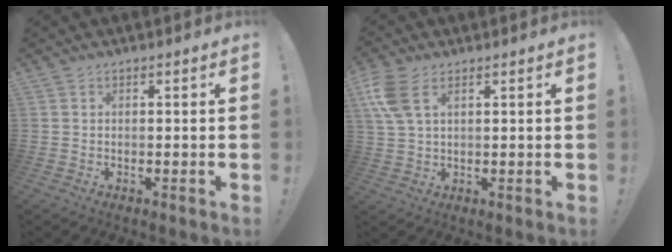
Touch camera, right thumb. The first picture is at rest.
{"total": 7.7, "force": [3.4, 3.9, 5.7], "torque": [-0.124, -0.003, 0.066]}